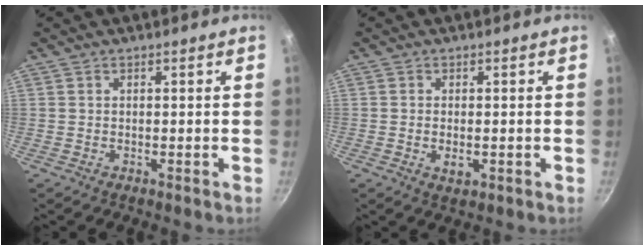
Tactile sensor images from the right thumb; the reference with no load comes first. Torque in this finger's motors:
{"motor_torque": [-0.32, 0.21, -0.35, 0.10, -0.03]}